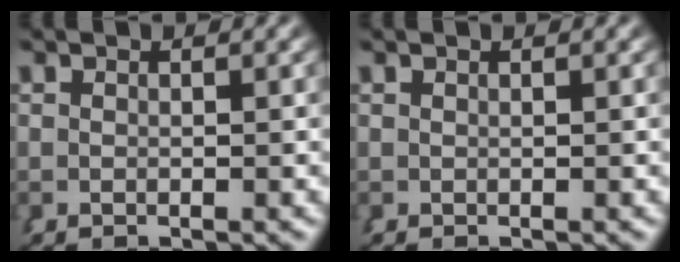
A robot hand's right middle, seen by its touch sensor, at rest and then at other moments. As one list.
[{"total": 0.0}]